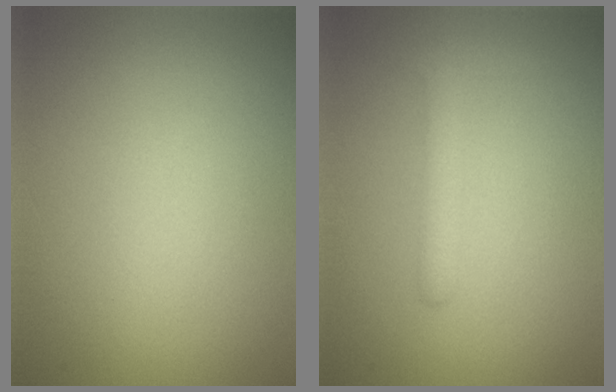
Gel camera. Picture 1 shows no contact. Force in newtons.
{"total": 1.9, "press": 1.9, "slide": 0.2}